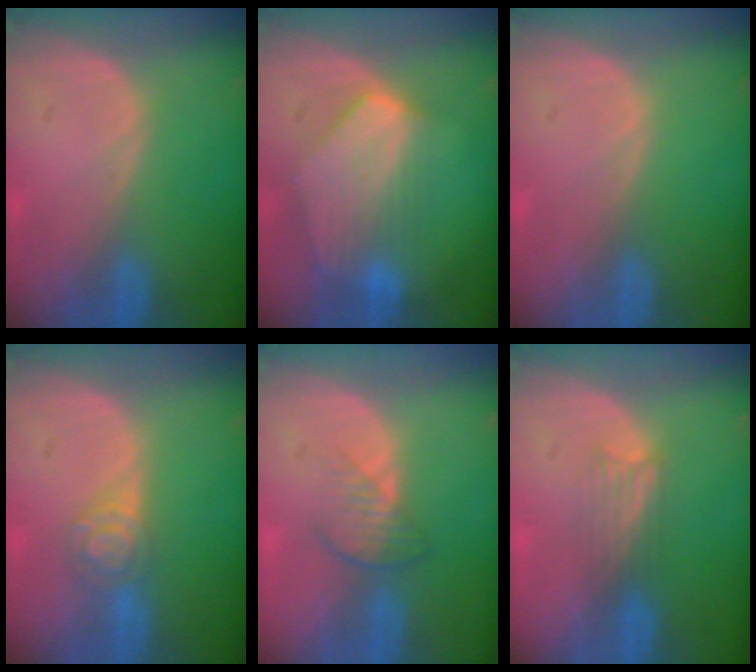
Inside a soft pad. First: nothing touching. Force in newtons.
{"total": 8.2, "press": 7.6, "slide": 3.0}
{"total": 0.0}
{"total": 4.1, "press": 4.0, "slide": 0.9}
{"total": 3.7, "press": 3.2, "slide": 1.8}
{"total": 3.1, "press": 2.8, "slide": 1.2}